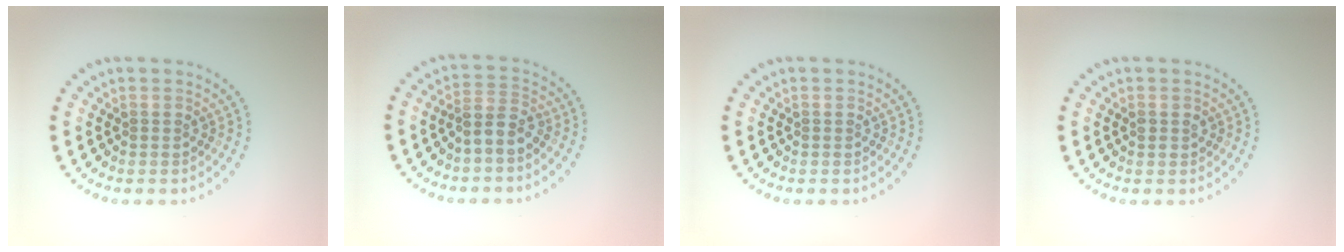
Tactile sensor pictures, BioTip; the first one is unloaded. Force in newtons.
{"total": 2.3, "press": 2.0, "slide": 1.3}
{"total": 0.0}
{"total": 0.8, "press": 0.8, "slide": 0.3}